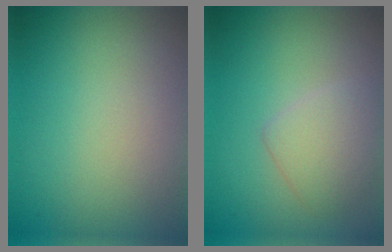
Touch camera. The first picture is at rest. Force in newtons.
{"total": 2.6, "press": 2.6, "slide": 0.0}